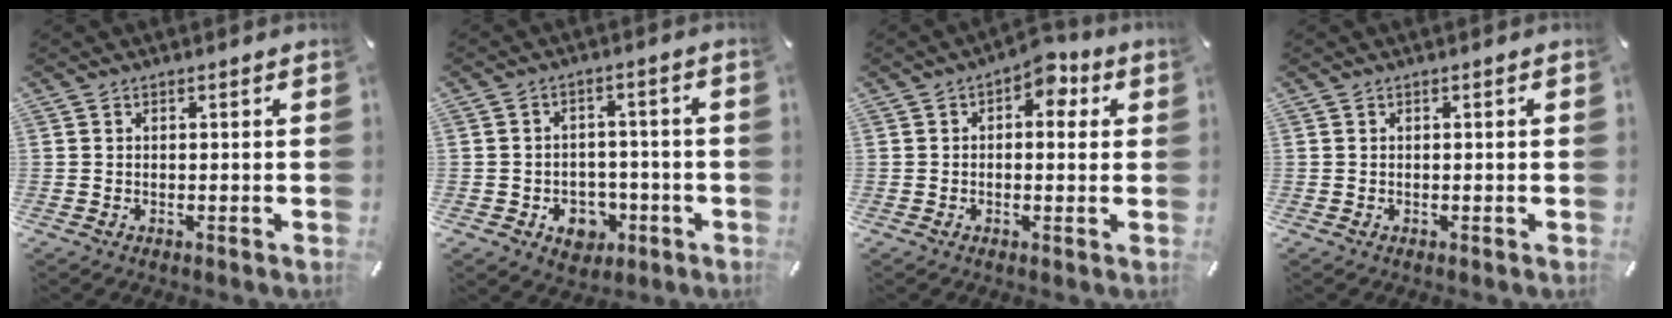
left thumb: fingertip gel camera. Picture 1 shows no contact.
{"total": 7.2, "force": [-2.7, 5.9, 3.0], "torque": [-0.026, 0.019, -0.045]}
{"total": 5.7, "force": [1.7, 3.2, 4.4], "torque": [-0.051, -0.006, 0.019]}
{"total": 0.0}